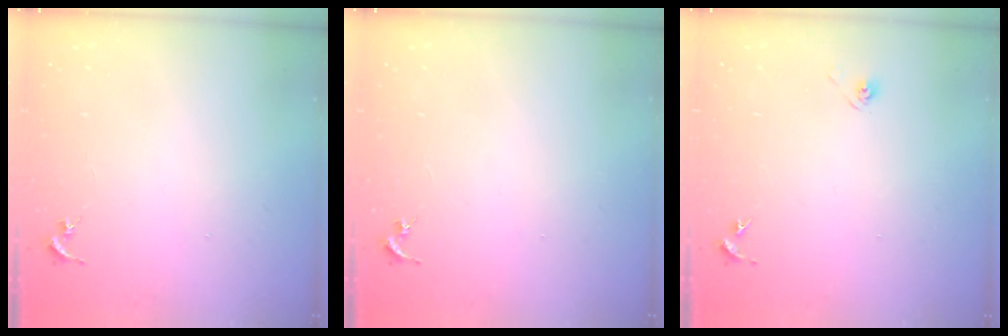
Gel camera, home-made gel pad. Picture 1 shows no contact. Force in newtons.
{"total": 0.0}
{"total": 3.0, "press": 2.6, "slide": 1.5}